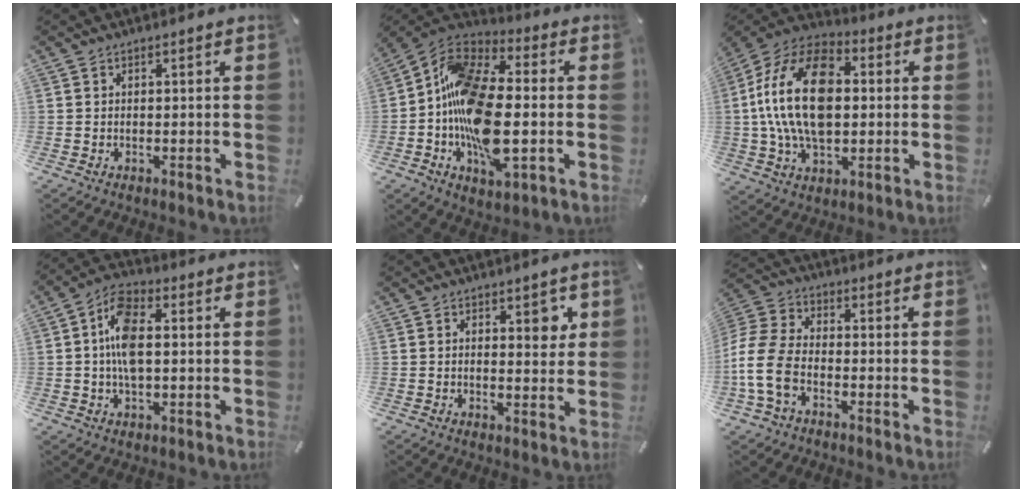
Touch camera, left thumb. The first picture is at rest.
{"total": 19.0, "force": [-4.0, 10.5, 15.3], "torque": [-0.303, 0.012, -0.069]}
{"total": 21.5, "force": [0.9, 14.0, 16.2], "torque": [-0.342, 0.008, 0.008]}
{"total": 9.7, "force": [0.4, 5.3, 8.1], "torque": [-0.166, 0.006, 0.003]}
{"total": 4.4, "force": [2.2, 2.4, 3.0], "torque": [-0.024, -0.008, 0.031]}
{"total": 11.1, "force": [-4.8, 7.1, 7.1], "torque": [-0.161, 0.017, -0.089]}